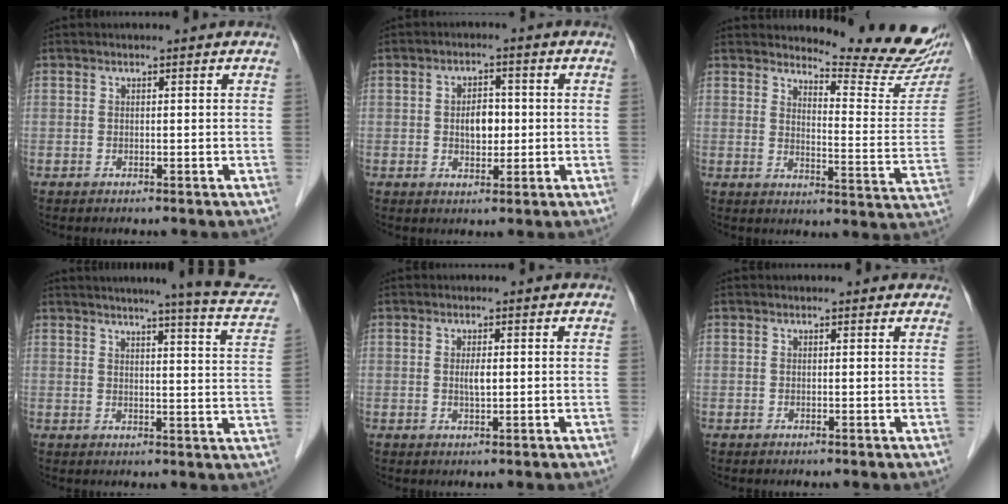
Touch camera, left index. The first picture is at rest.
{"total": 4.1, "force": [-0.3, 2.5, 3.2], "torque": [-0.053, 0.006, -0.001]}
{"total": 14.9, "force": [14.3, 0.3, 4.3], "torque": [-0.060, -0.106, 0.165]}
{"total": 14.8, "force": [12.8, 0.9, 7.4], "torque": [-0.088, -0.028, 0.131]}
{"total": 1.7, "force": [-0.1, 0.4, 1.7], "torque": [-0.032, -0.003, 0.000]}
{"total": 1.1, "force": [0.7, 0.8, 0.1], "torque": [0.003, 0.001, -0.002]}